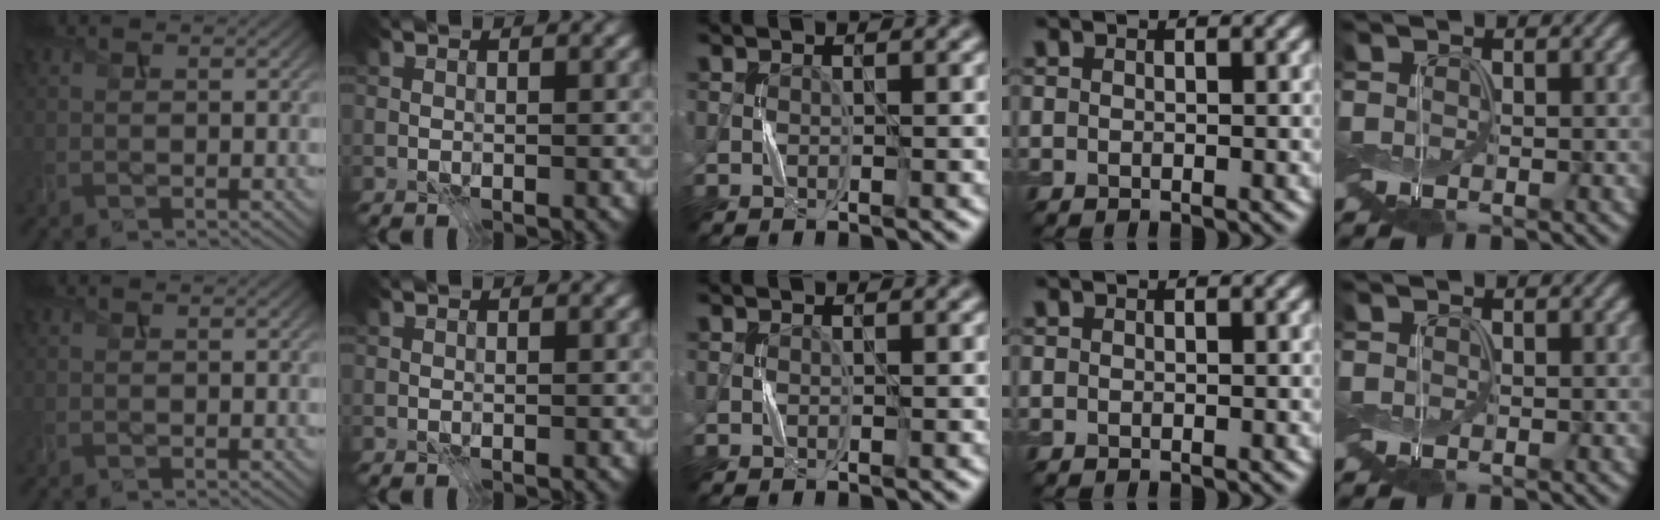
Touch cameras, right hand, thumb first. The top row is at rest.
{}